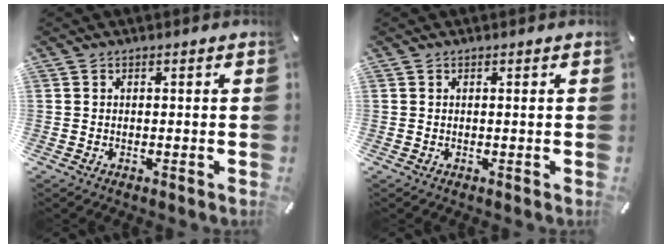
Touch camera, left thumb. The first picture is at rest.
{"total": 0.0}